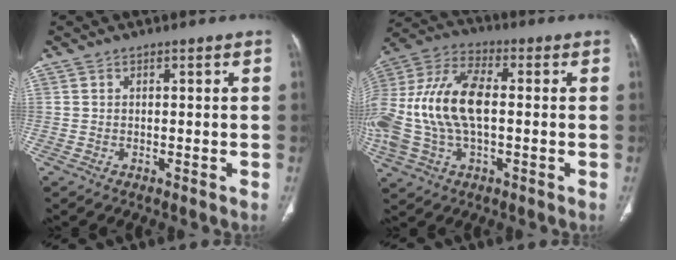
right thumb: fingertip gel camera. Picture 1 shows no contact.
{"total": 20.8, "force": [-0.4, 11.1, 17.6], "torque": [-0.411, 0.021, -0.006]}